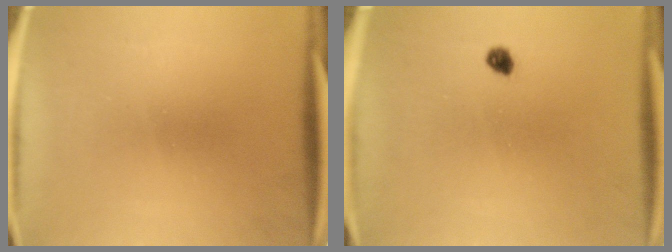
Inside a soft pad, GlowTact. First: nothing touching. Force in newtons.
{"total": 1.7}